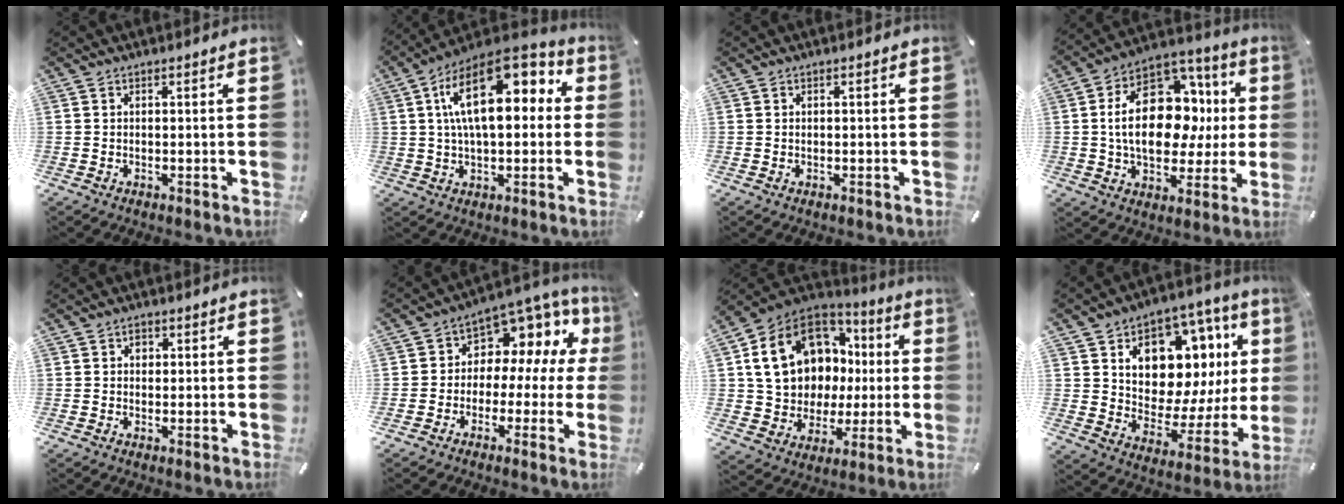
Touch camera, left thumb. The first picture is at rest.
{"total": 18.8, "force": [4.9, 9.9, 15.2], "torque": [-0.254, -0.018, 0.078]}
{"total": 0.5, "force": [0.0, 0.3, 0.4], "torque": [-0.001, -0.004, -0.002]}
{"total": 22.1, "force": [2.0, 15.0, 16.1], "torque": [-0.261, 0.004, 0.039]}
{"total": 1.5, "force": [0.2, 1.4, 0.6], "torque": [0.002, 0.000, -0.001]}
{"total": 8.0, "force": [2.3, 6.4, 4.1], "torque": [-0.075, -0.031, 0.043]}
{"total": 18.6, "force": [6.1, 14.8, 9.6], "torque": [-0.183, -0.034, 0.130]}
{"total": 15.4, "force": [7.5, 10.0, 9.0], "torque": [-0.129, -0.064, 0.132]}